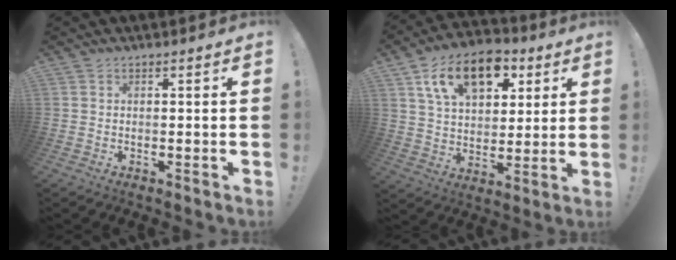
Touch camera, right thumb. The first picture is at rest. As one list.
[{"total": 16.9, "force": [8.2, 10.6, 10.4], "torque": [-0.160, -0.027, 0.148]}]